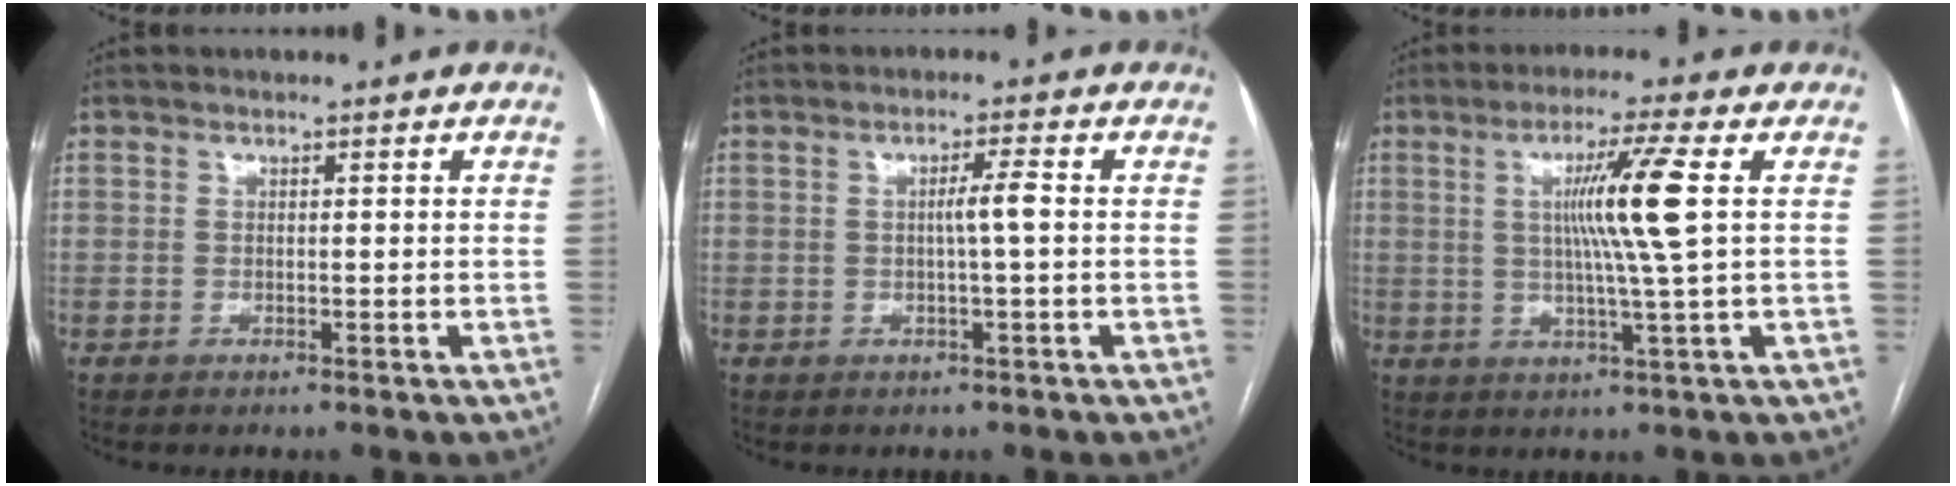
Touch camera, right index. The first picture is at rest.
{"total": 2.8, "force": [-0.1, -0.3, 2.8], "torque": [-0.047, 0.002, -0.001]}
{"total": 9.0, "force": [1.6, -1.8, 8.7], "torque": [-0.155, 0.000, 0.035]}